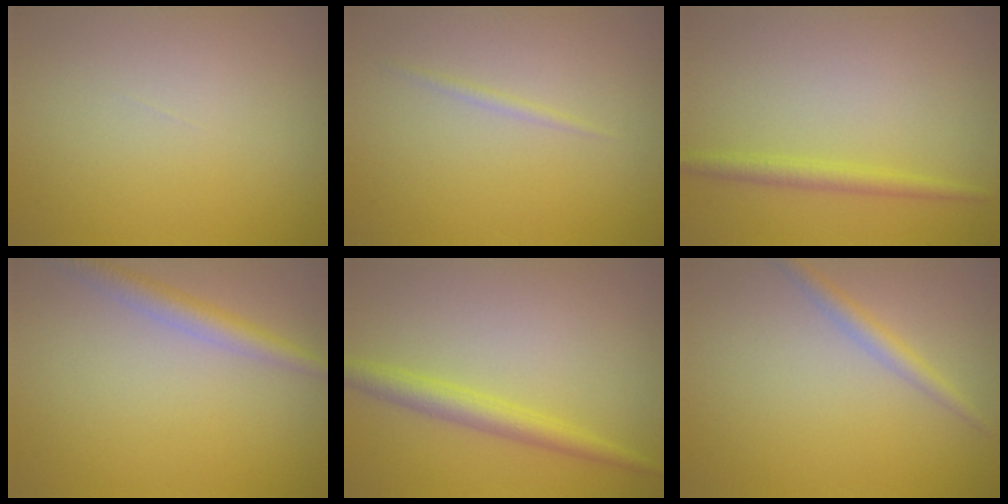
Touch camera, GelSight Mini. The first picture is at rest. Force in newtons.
{"total": 0.6, "press": 0.6, "slide": 0.0}
{"total": 1.8, "press": 1.8, "slide": 0.1}
{"total": 2.9, "press": 2.9, "slide": 0.2}
{"total": 2.8, "press": 2.8, "slide": 0.2}
{"total": 1.8, "press": 1.8, "slide": 0.0}